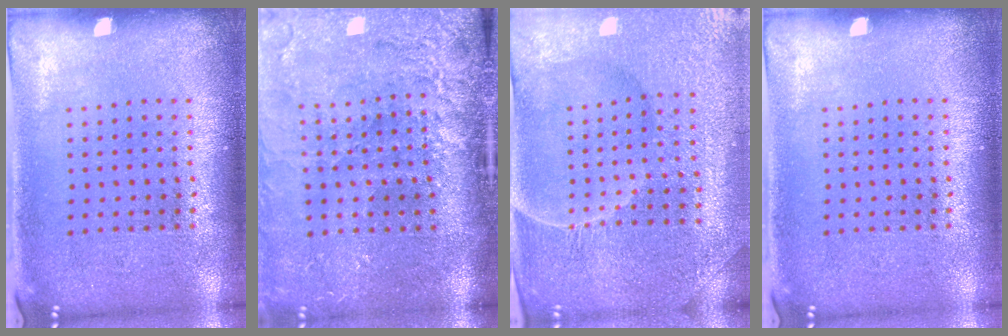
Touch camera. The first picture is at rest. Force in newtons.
{"total": 4.6, "press": 3.6, "slide": 2.8}
{"total": 4.3, "press": 4.2, "slide": 1.1}
{"total": 0.0}